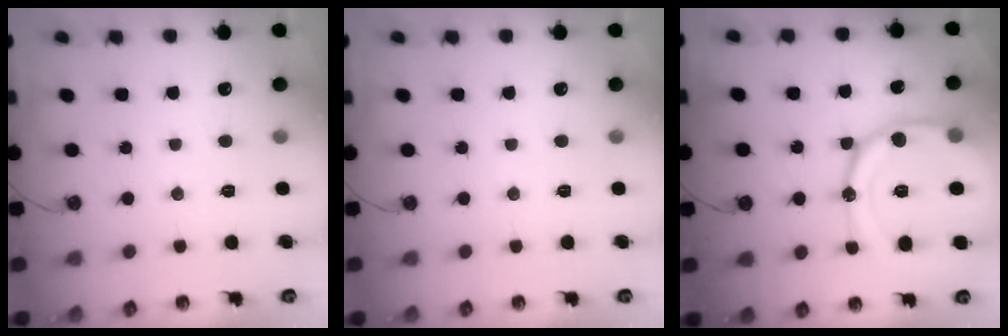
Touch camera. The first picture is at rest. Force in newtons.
{"total": 0.0}
{"total": 17.9, "press": 17.8, "slide": 2.1}